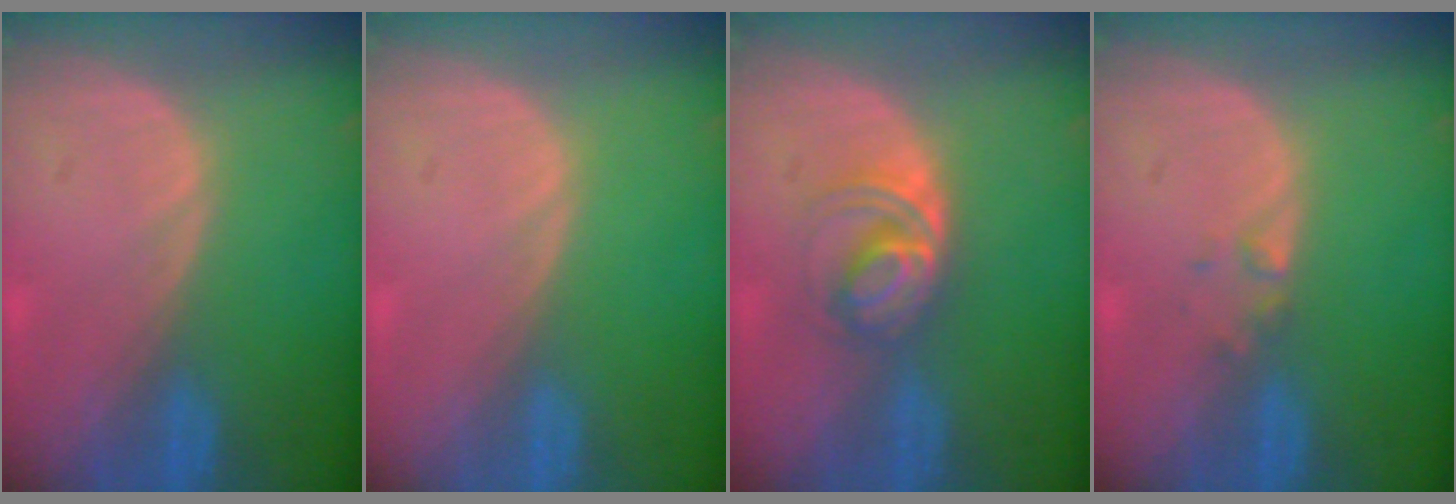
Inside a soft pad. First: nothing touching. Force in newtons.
{"total": 0.0}
{"total": 5.2, "press": 5.0, "slide": 1.2}
{"total": 1.2, "press": 1.2, "slide": 0.1}